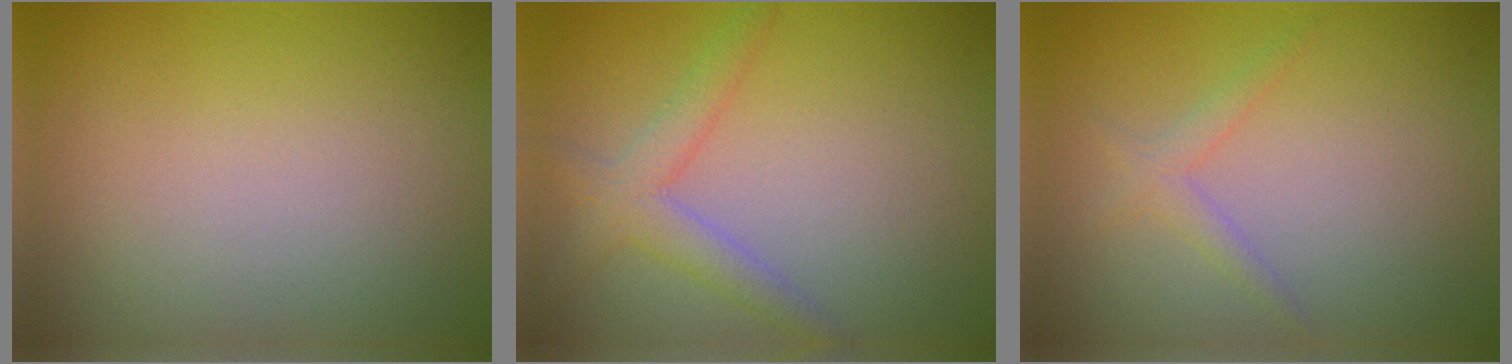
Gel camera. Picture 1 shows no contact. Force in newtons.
{"total": 3.0, "press": 3.0, "slide": 0.1}
{"total": 1.5, "press": 1.5, "slide": 0.1}